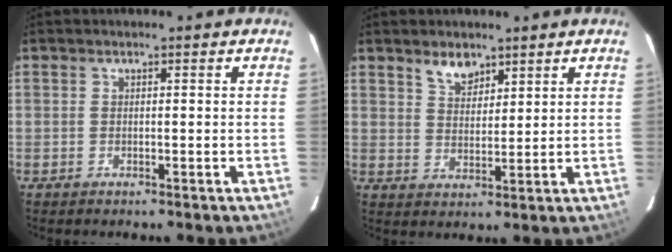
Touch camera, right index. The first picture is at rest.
{"total": 4.6, "force": [3.4, 2.3, 2.0], "torque": [-0.030, 0.003, 0.064]}